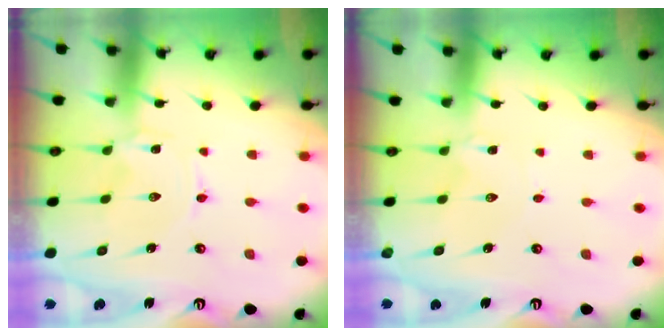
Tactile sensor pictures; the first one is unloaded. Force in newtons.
{"total": 0.8, "press": 0.8, "slide": 0.2}